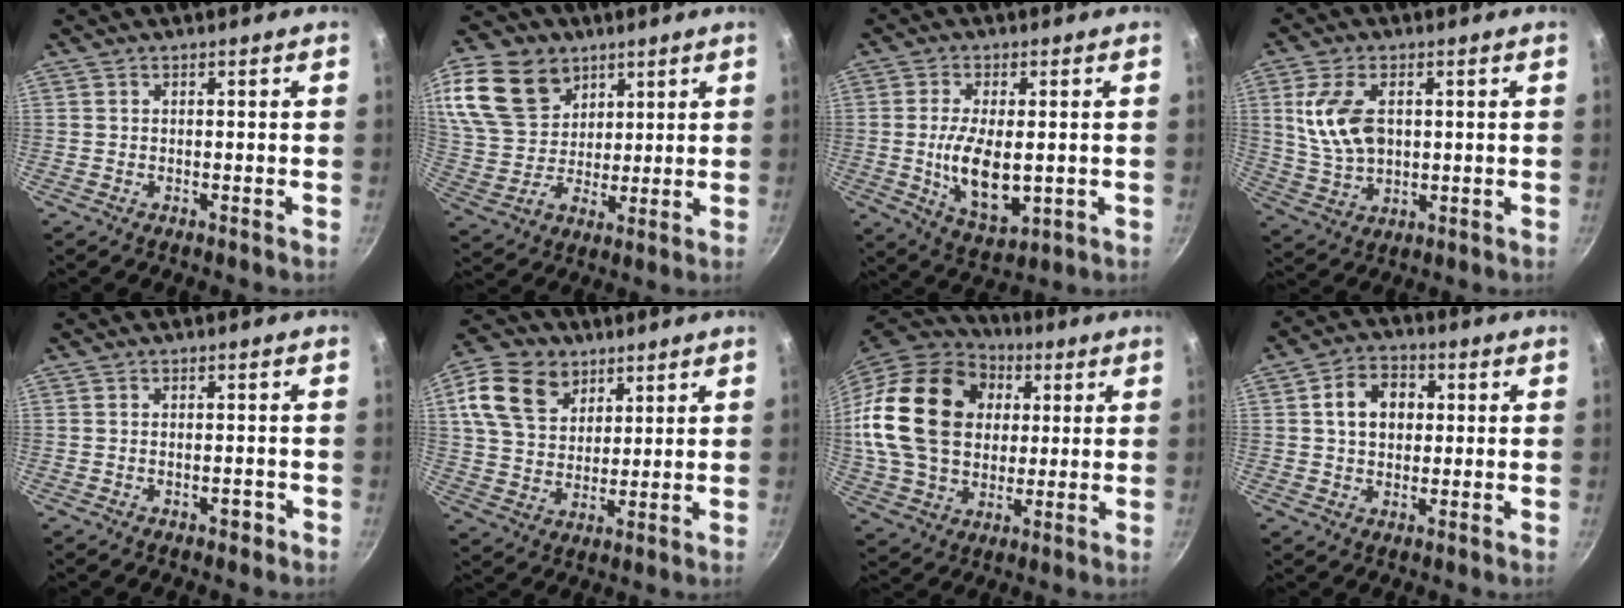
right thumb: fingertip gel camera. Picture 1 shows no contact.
{"total": 19.7, "force": [9.2, 14.7, 9.4], "torque": [-0.172, -0.024, 0.181]}
{"total": 11.2, "force": [-0.7, 5.4, 9.8], "torque": [-0.176, -0.011, -0.003]}
{"total": 11.0, "force": [2.0, 6.7, 8.5], "torque": [-0.153, -0.013, 0.044]}
{"total": 1.8, "force": [-0.9, 0.9, 1.3], "torque": [-0.015, 0.009, -0.012]}
{"total": 15.2, "force": [7.1, 10.9, 7.8], "torque": [-0.127, -0.013, 0.125]}
{"total": 25.6, "force": [4.6, 19.1, 16.4], "torque": [-0.280, 0.018, 0.089]}
{"total": 8.3, "force": [1.4, 6.3, 5.2], "torque": [-0.061, 0.013, 0.015]}